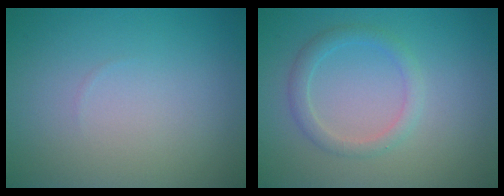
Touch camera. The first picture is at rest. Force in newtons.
{"total": 2.0, "press": 2.0, "slide": 0.1}